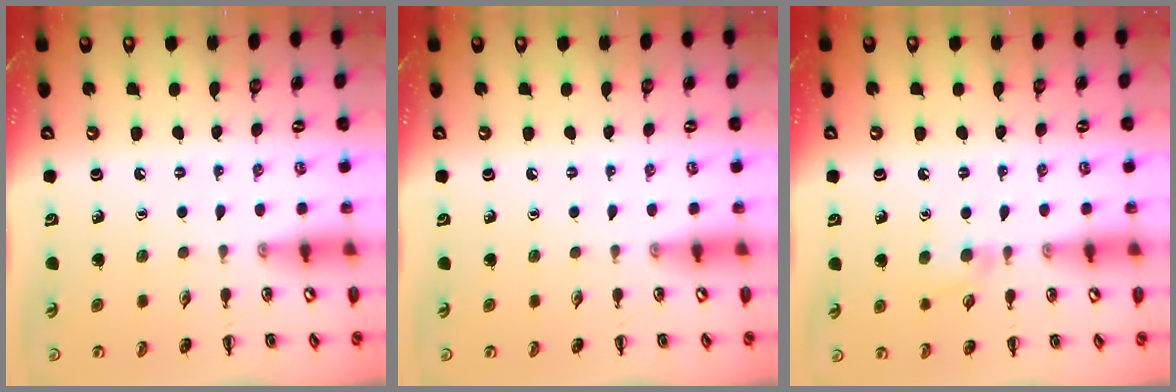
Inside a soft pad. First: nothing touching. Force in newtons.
{"total": 0.0}
{"total": 6.0, "press": 5.8, "slide": 1.8}